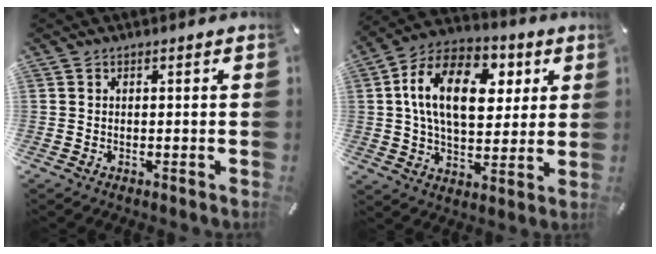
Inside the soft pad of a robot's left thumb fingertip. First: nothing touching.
{"total": 18.6, "force": [5.2, 11.6, 13.6], "torque": [-0.238, -0.002, 0.086]}